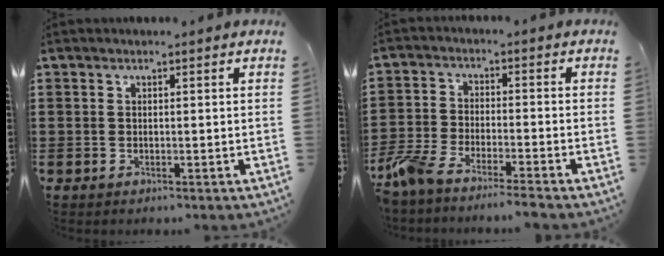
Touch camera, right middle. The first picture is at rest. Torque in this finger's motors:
{"motor_torque": [1.40, 0.21, 0.14, 0.14]}